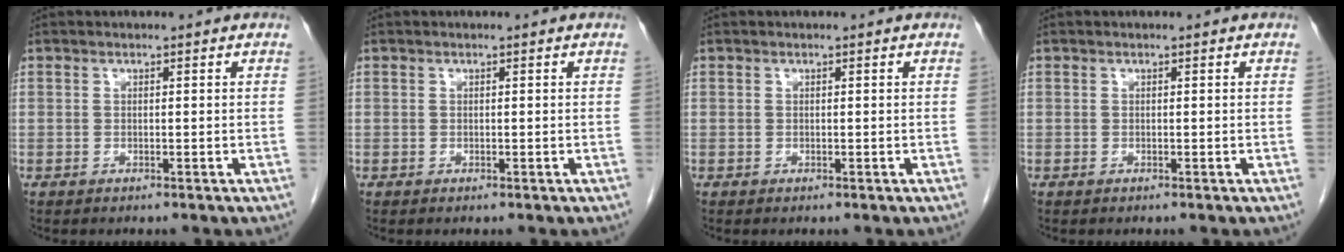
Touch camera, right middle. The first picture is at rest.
{"total": 0.0}
{"total": 0.0}
{"total": 0.0}